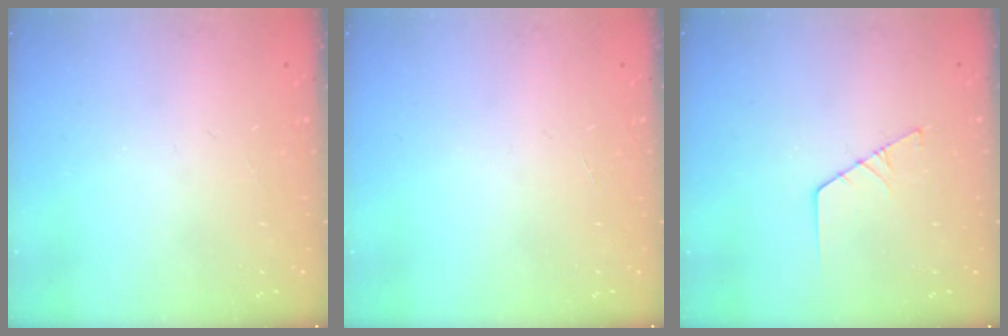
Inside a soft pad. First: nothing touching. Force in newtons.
{"total": 0.0}
{"total": 2.1, "press": 2.1, "slide": 0.1}